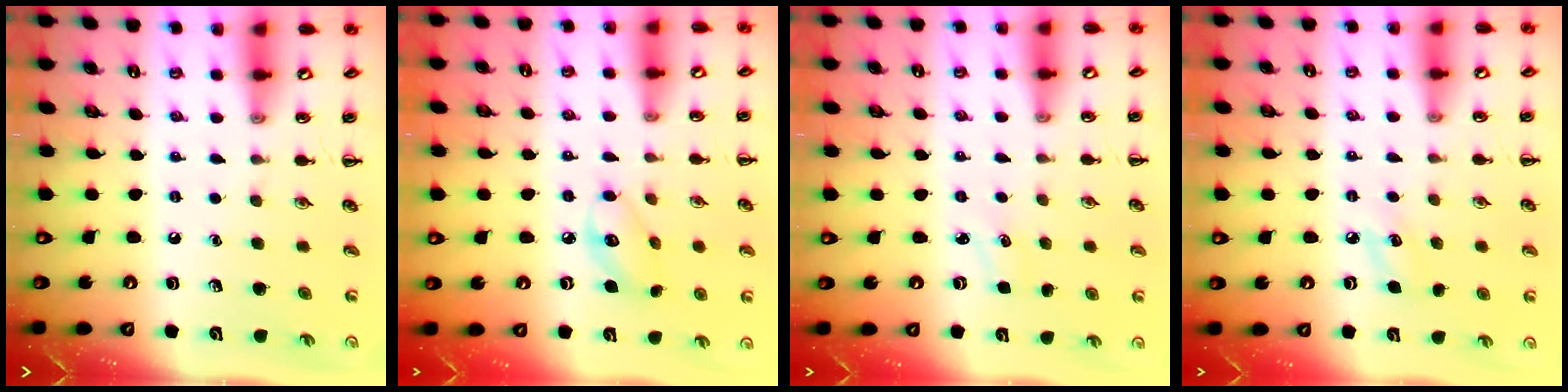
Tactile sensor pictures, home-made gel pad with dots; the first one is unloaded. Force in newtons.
{"total": 6.4, "press": 6.4, "slide": 0.6}
{"total": 1.8, "press": 1.7, "slide": 0.5}
{"total": 6.6, "press": 6.3, "slide": 1.7}